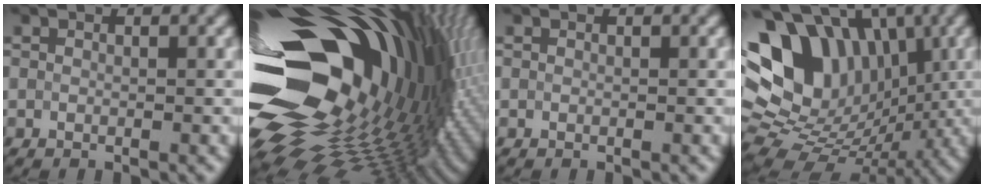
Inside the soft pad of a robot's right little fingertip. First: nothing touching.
{"total": 21.1, "force": [2.4, 12.6, 16.7], "torque": [-0.300, -0.028, 0.034]}
{"total": 0.0}
{"total": 16.0, "force": [3.6, 12.2, 9.6], "torque": [-0.188, 0.026, 0.073]}